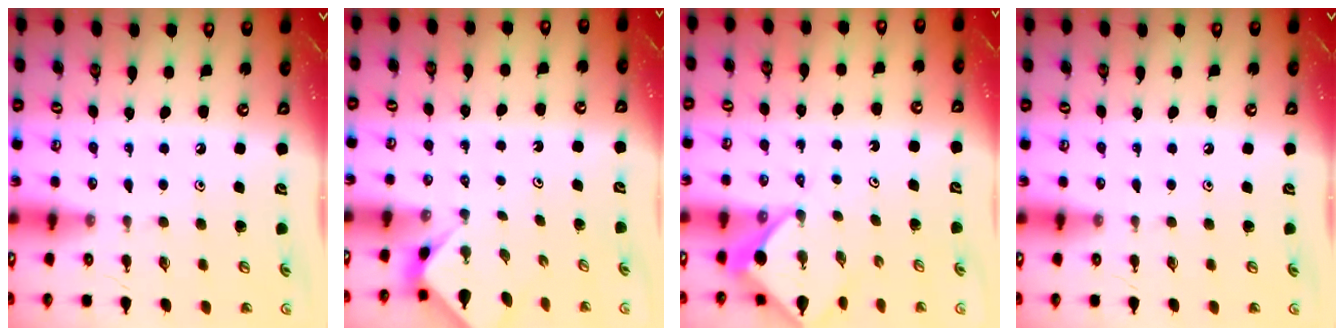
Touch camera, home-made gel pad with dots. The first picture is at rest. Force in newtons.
{"total": 2.3, "press": 2.3, "slide": 0.1}
{"total": 6.1, "press": 6.1, "slide": 0.5}
{"total": 0.0}